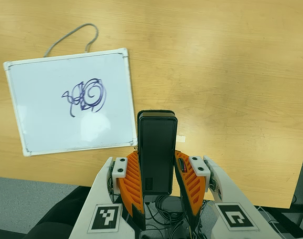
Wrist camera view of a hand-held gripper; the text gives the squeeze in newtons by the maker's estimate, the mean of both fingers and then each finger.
{"total": 4.2, "left": 2.6, "right": 5.8}